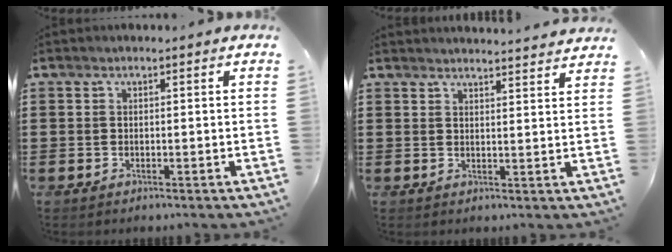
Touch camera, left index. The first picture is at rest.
{"total": 2.7, "force": [2.6, -0.5, 0.0], "torque": [-0.009, -0.012, 0.049]}